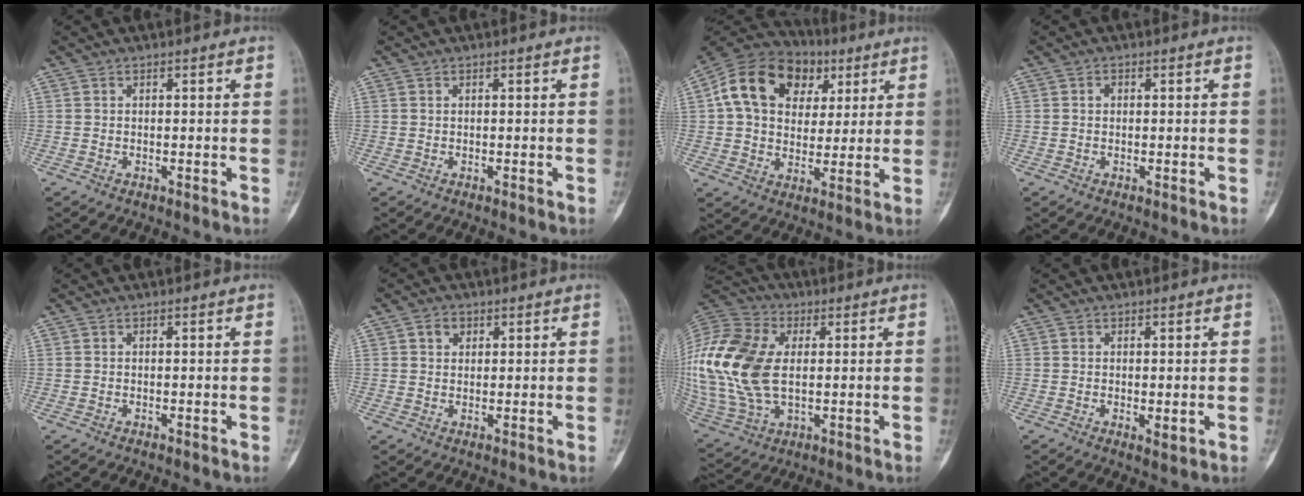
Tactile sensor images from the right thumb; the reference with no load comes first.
{"total": 0.0}
{"total": 18.8, "force": [5.9, 13.8, 11.3], "torque": [-0.180, 0.014, 0.095]}
{"total": 1.0, "force": [0.1, 0.8, 0.6], "torque": [-0.008, 0.003, 0.001]}
{"total": 0.0}
{"total": 2.7, "force": [1.2, 2.2, 1.2], "torque": [-0.009, -0.003, 0.018]}
{"total": 24.8, "force": [1.8, 15.6, 19.2], "torque": [-0.448, -0.001, 0.039]}
{"total": 2.0, "force": [-0.2, 0.8, 1.8], "torque": [-0.031, -0.008, 0.001]}